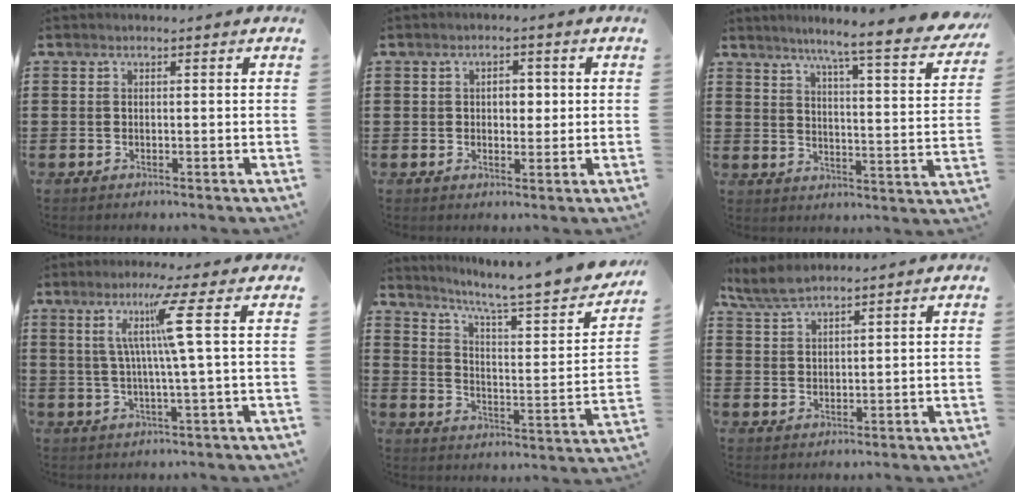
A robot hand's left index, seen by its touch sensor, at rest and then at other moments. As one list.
[{"total": 3.2, "force": [0.3, 2.0, 2.5], "torque": [-0.037, 0.004, -0.002]}, {"total": 6.4, "force": [5.2, -0.9, 3.5], "torque": [-0.075, -0.053, 0.075]}, {"total": 8.2, "force": [2.5, -1.6, 7.6], "torque": [-0.155, 0.001, 0.029]}, {"total": 6.6, "force": [5.4, 0.1, 3.7], "torque": [-0.082, -0.048, 0.078]}, {"total": 3.8, "force": [3.2, 0.9, 1.8], "torque": [-0.046, -0.002, 0.060]}]